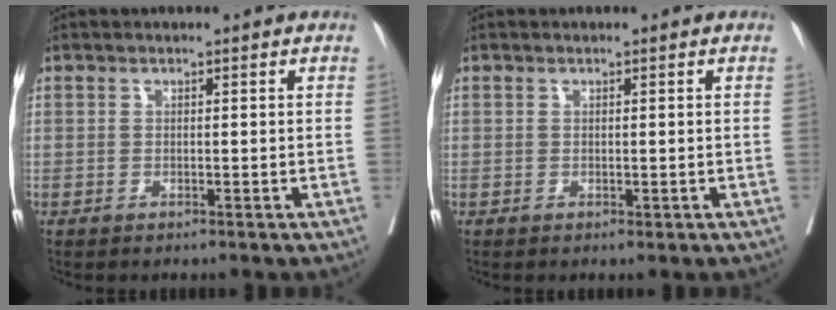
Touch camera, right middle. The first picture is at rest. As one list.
[{"total": 0.0}]